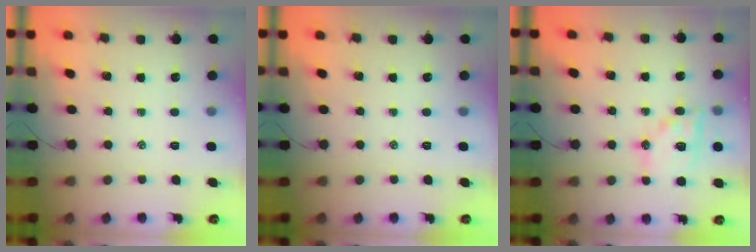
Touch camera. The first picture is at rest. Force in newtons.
{"total": 0.0}
{"total": 12.6, "press": 12.5, "slide": 1.9}